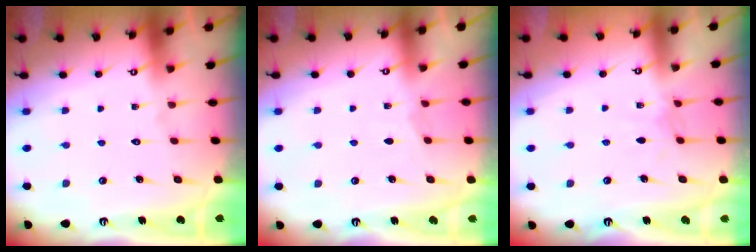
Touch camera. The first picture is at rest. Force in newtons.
{"total": 2.3, "press": 2.2, "slide": 0.4}
{"total": 2.9, "press": 2.9, "slide": 0.2}